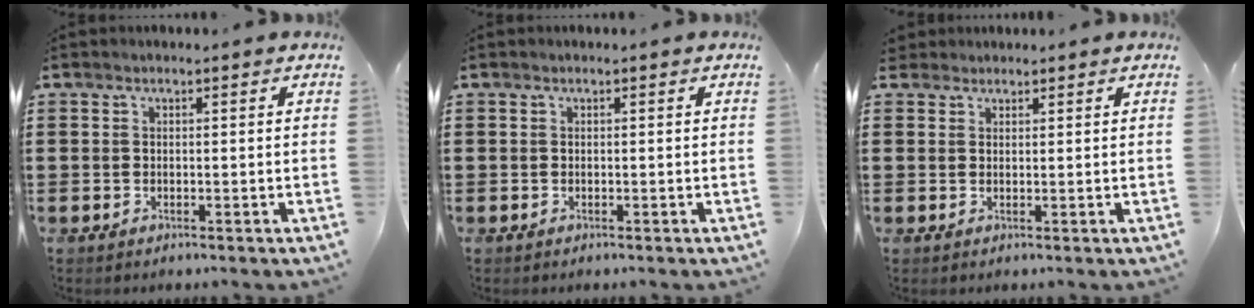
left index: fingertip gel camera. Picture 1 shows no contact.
{"total": 0.0}
{"total": 1.5, "force": [1.4, 0.7, 0.1], "torque": [-0.006, 0.004, 0.028]}